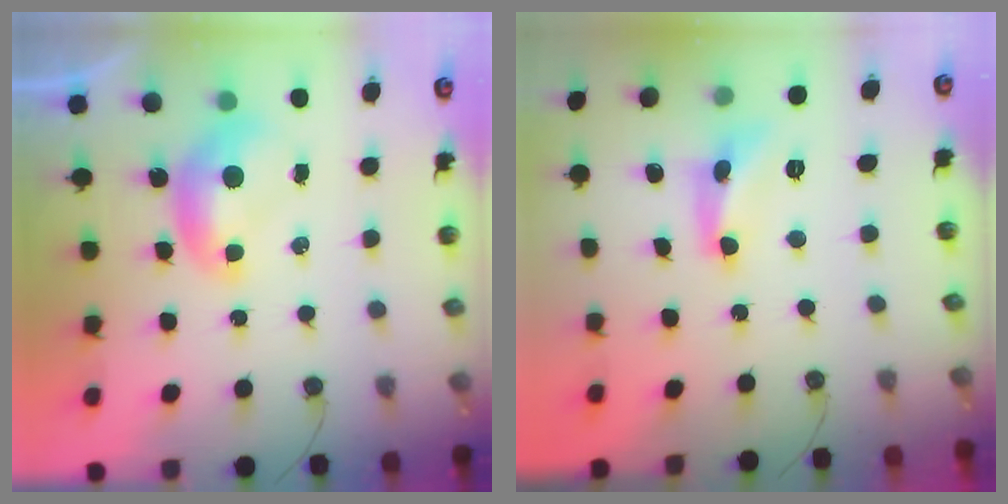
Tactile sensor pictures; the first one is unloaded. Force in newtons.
{"total": 5.1, "press": 5.0, "slide": 0.4}